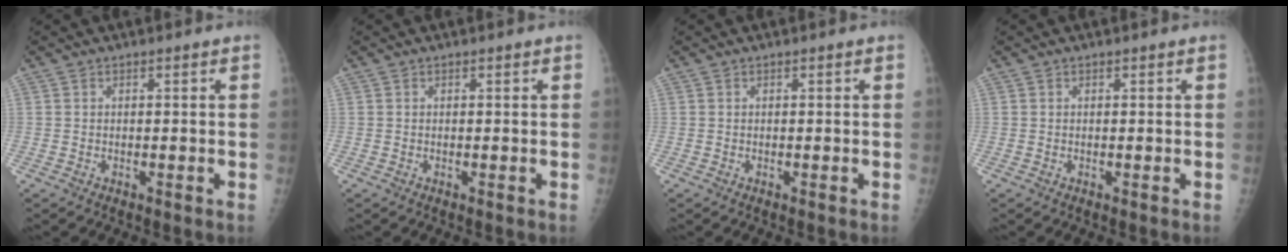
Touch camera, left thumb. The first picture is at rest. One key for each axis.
{"total": 0.0}
{"total": 0.0}
{"total": 0.0}